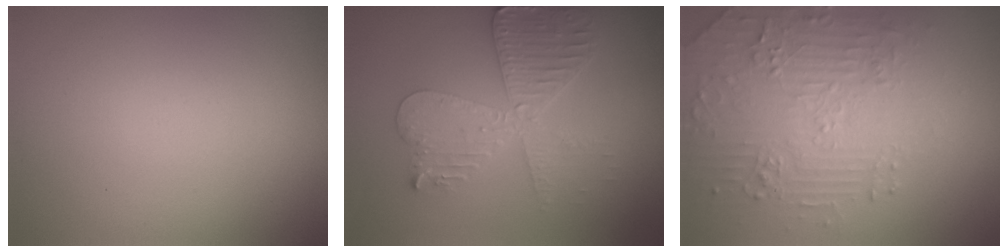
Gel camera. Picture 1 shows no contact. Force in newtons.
{"total": 4.5, "press": 4.4, "slide": 0.8}
{"total": 4.4, "press": 4.0, "slide": 1.8}